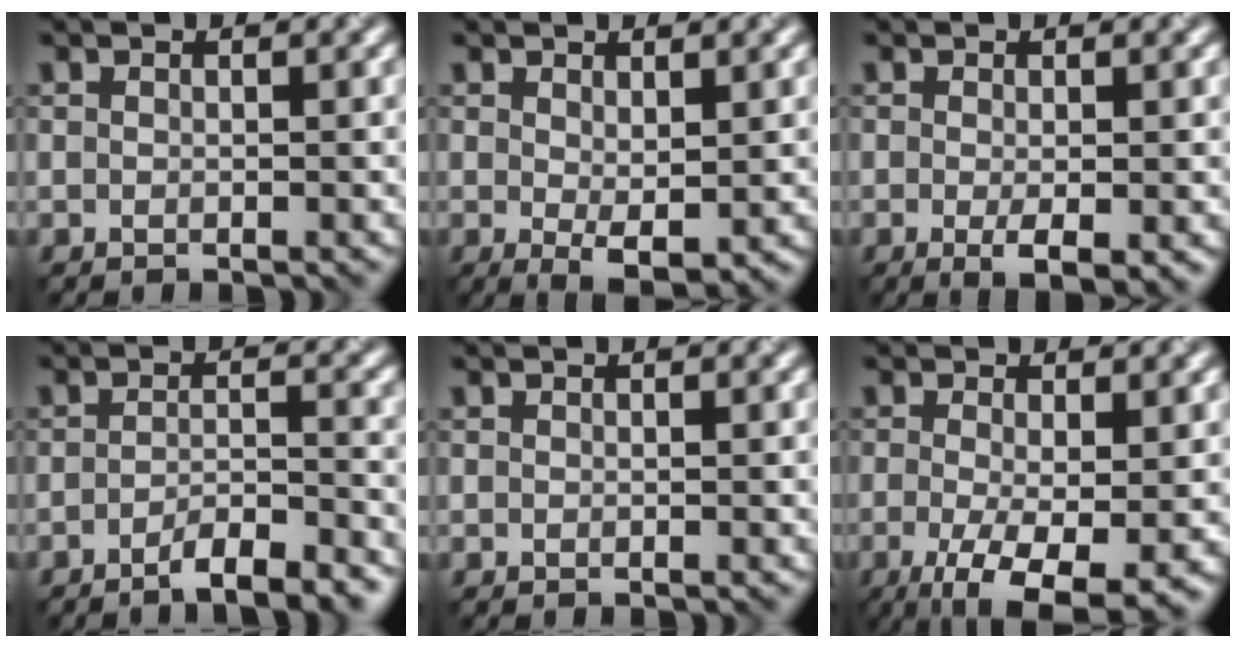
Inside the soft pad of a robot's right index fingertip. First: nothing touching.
{"total": 2.4, "force": [0.4, 0.9, 2.2], "torque": [-0.035, -0.009, 0.012]}
{"total": 2.5, "force": [-0.6, 0.5, 2.4], "torque": [-0.040, -0.010, -0.007]}
{"total": 4.3, "force": [-3.0, 0.9, 2.9], "torque": [-0.037, 0.004, -0.053]}
{"total": 0.0}
{"total": 7.5, "force": [-2.6, 2.4, 6.6], "torque": [-0.124, -0.016, -0.035]}